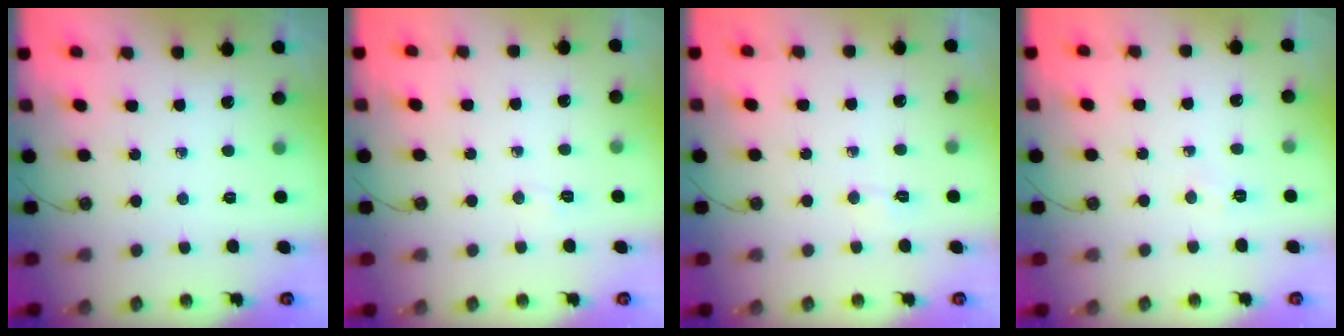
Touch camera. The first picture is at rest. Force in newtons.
{"total": 3.7, "press": 3.4, "slide": 1.3}
{"total": 2.8, "press": 2.8, "slide": 0.4}
{"total": 21.7, "press": 6.6, "slide": 20.7}